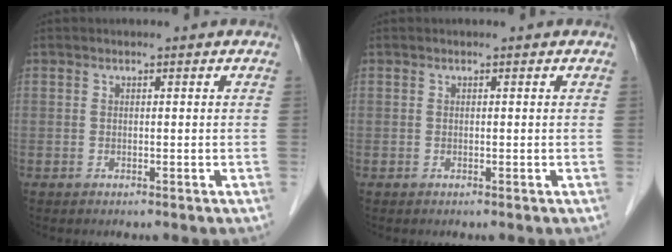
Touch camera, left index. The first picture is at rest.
{"total": 0.0}